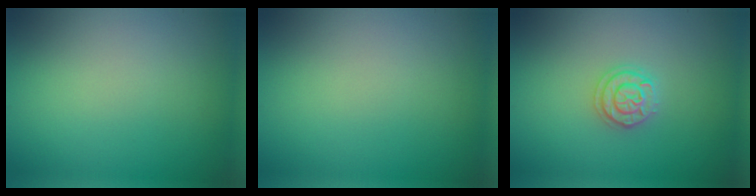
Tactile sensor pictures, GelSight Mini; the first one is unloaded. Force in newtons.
{"total": 0.0}
{"total": 2.0, "press": 1.9, "slide": 0.3}